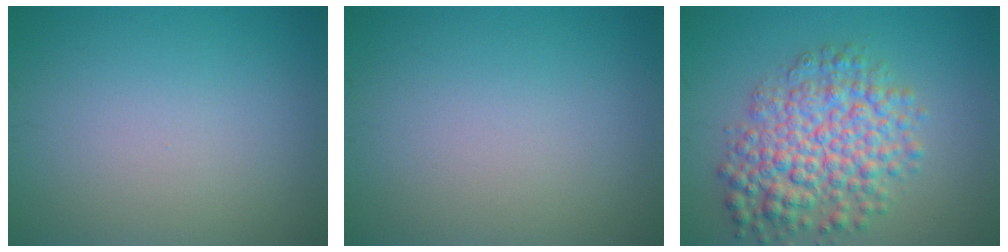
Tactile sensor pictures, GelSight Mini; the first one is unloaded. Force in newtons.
{"total": 0.0}
{"total": 7.2, "press": 7.2, "slide": 0.2}